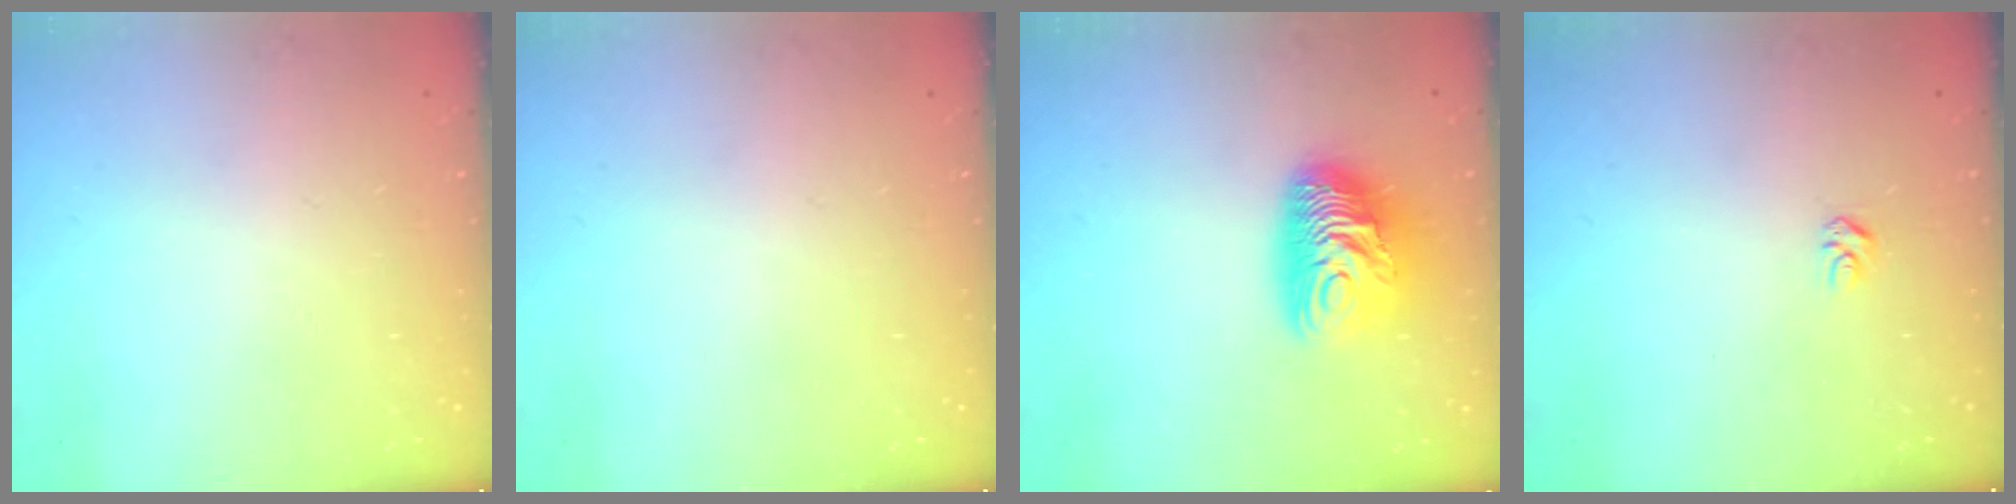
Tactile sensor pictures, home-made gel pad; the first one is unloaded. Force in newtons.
{"total": 0.0}
{"total": 12.4, "press": 12.3, "slide": 0.9}
{"total": 2.8, "press": 2.8, "slide": 0.4}